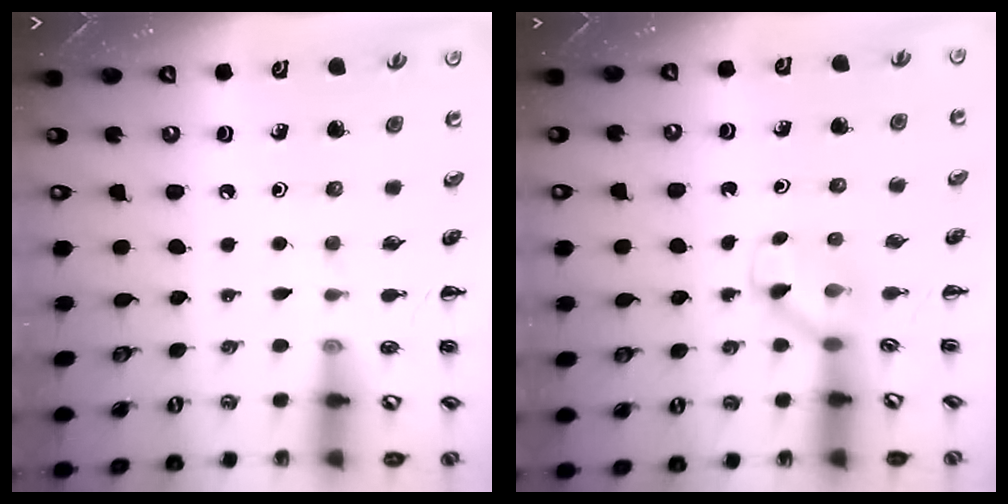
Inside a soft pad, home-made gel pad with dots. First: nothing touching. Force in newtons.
{"total": 2.6, "press": 2.4, "slide": 0.9}